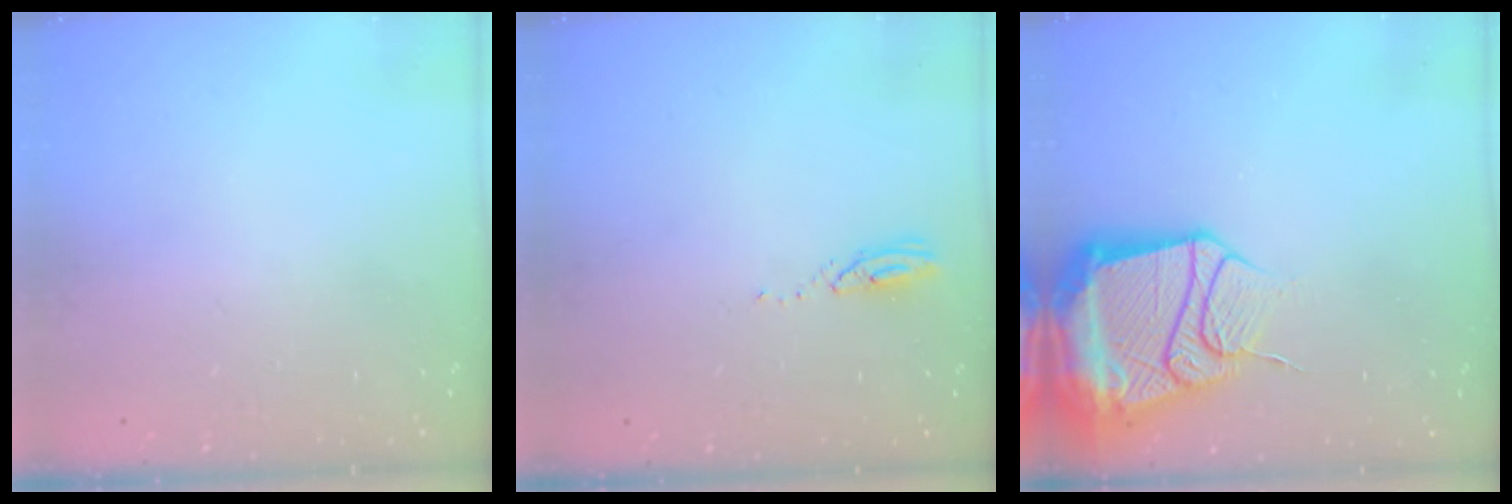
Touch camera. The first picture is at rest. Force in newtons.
{"total": 3.0, "press": 3.0, "slide": 0.2}
{"total": 20.6, "press": 20.5, "slide": 2.3}